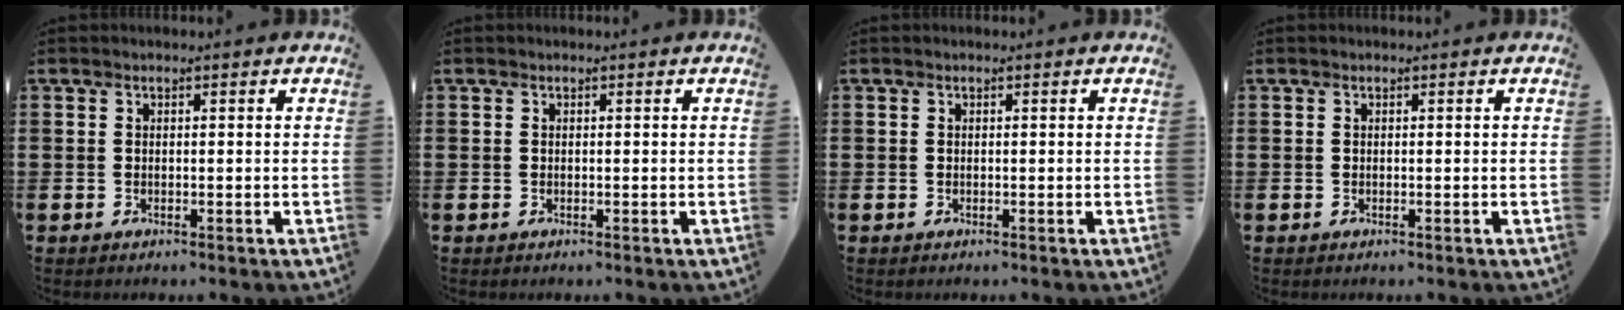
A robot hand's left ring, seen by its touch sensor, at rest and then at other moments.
{"total": 0.0}
{"total": 0.0}
{"total": 0.0}